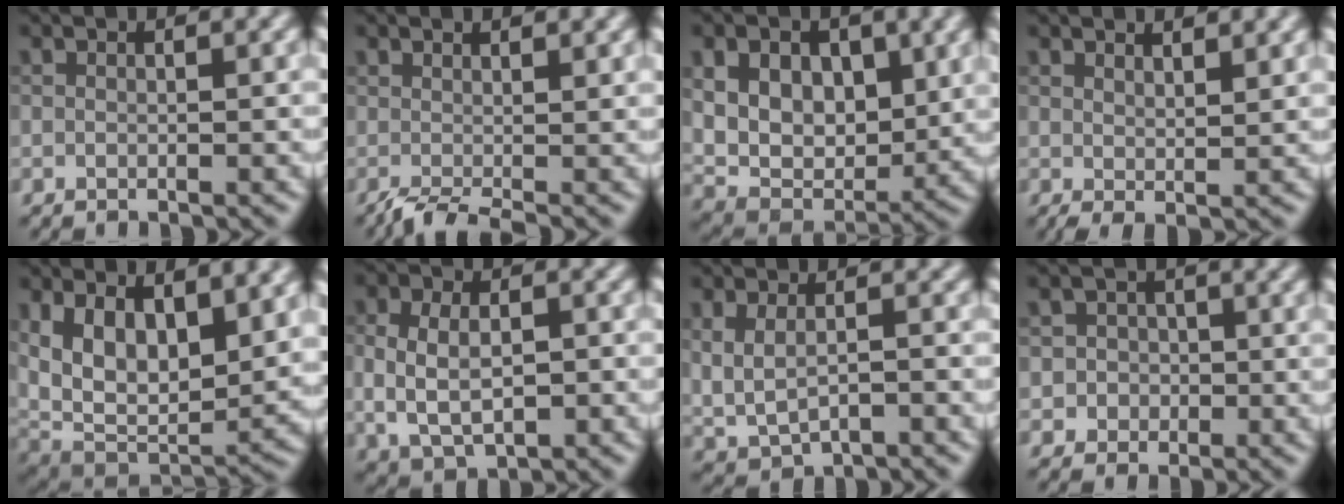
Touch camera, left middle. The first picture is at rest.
{"total": 2.3, "force": [-0.3, 0.7, 2.1], "torque": [-0.025, -0.001, -0.014]}
{"total": 8.3, "force": [2.4, 5.8, 5.5], "torque": [-0.108, -0.005, 0.041]}
{"total": 2.5, "force": [1.7, 0.7, 1.7], "torque": [-0.026, 0.000, 0.032]}
{"total": 11.6, "force": [3.1, 6.4, 9.2], "torque": [-0.179, -0.022, 0.067]}
{"total": 6.4, "force": [-0.3, 4.4, 4.7], "torque": [-0.078, 0.001, -0.001]}
{"total": 3.5, "force": [-0.1, 2.4, 2.5], "torque": [-0.053, -0.011, 0.008]}
{"total": 2.5, "force": [-0.4, 2.5, 0.4], "torque": [0.016, 0.006, -0.023]}